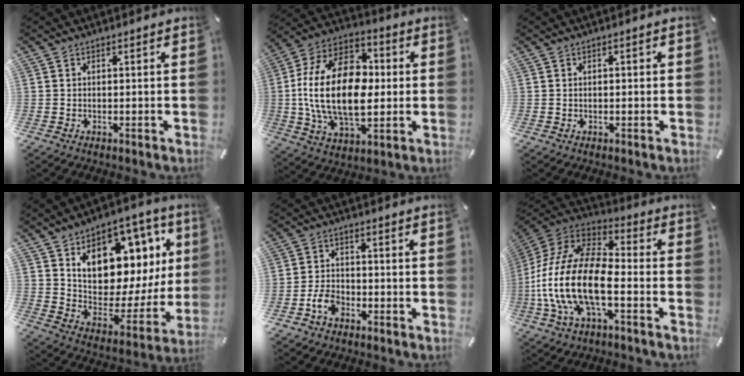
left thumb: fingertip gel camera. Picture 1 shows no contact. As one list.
[{"total": 23.8, "force": [-0.6, 15.3, 18.2], "torque": [-0.373, 0.008, -0.010]}, {"total": 1.0, "force": [-0.2, 0.5, 0.8], "torque": [-0.016, 0.002, -0.005]}, {"total": 15.6, "force": [8.0, 10.0, 8.8], "torque": [-0.123, -0.072, 0.137]}, {"total": 5.5, "force": [-2.9, 4.1, 2.4], "torque": [-0.049, 0.015, -0.054]}, {"total": 20.3, "force": [-7.3, 9.9, 16.1], "torque": [-0.354, 0.017, -0.130]}]